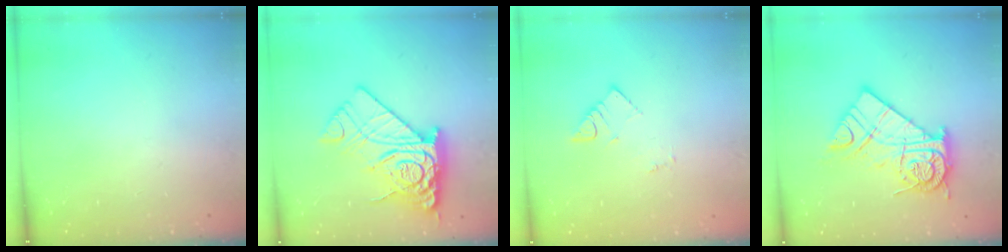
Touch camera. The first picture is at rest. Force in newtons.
{"total": 21.4, "press": 21.3, "slide": 2.0}
{"total": 3.2, "press": 3.2, "slide": 0.1}
{"total": 15.8, "press": 15.7, "slide": 1.3}